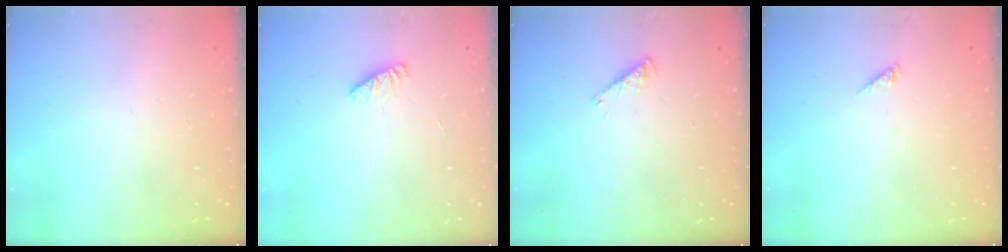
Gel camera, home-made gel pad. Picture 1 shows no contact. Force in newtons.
{"total": 1.8, "press": 1.7, "slide": 0.2}
{"total": 2.5, "press": 2.5, "slide": 0.0}
{"total": 0.0}